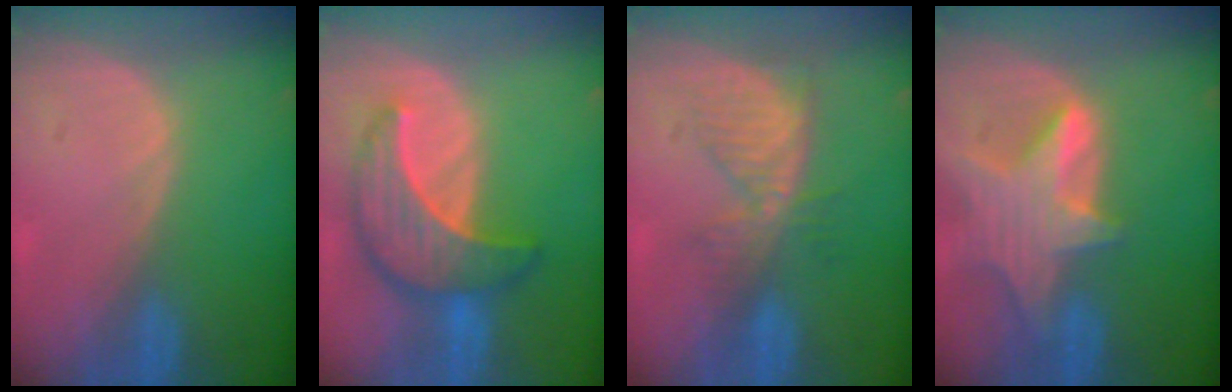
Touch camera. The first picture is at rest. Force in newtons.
{"total": 8.9, "press": 8.9, "slide": 0.8}
{"total": 5.8, "press": 5.8, "slide": 0.2}
{"total": 8.4, "press": 7.5, "slide": 3.9}